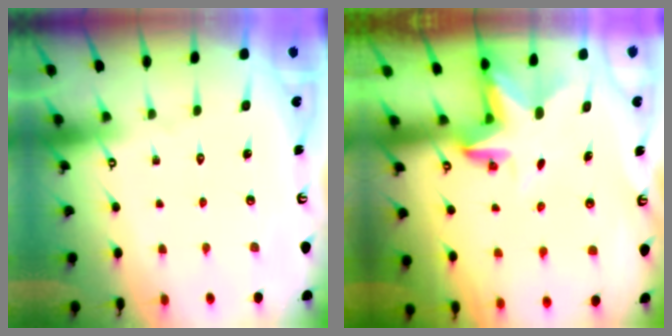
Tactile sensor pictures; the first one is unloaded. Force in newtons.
{"total": 3.1, "press": 3.1, "slide": 0.2}